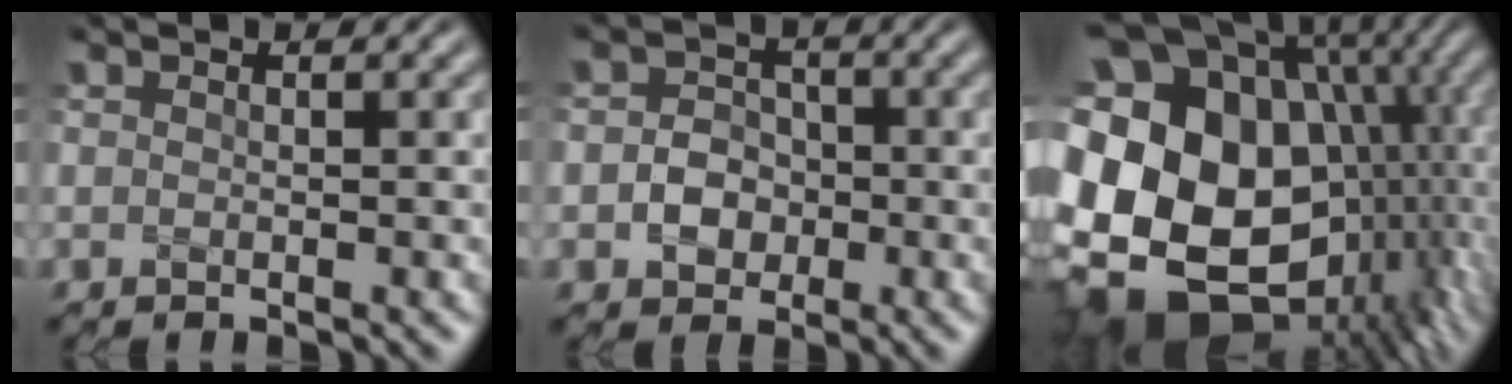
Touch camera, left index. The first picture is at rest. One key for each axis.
{"total": 2.9, "fx": -0.6, "fy": 2.5, "fz": 1.4, "tx": -0.005, "ty": 0.000, "tz": -0.017}
{"total": 22.7, "fx": -1.3, "fy": 17.5, "fz": 14.4, "tx": -0.279, "ty": 0.019, "tz": -0.039}